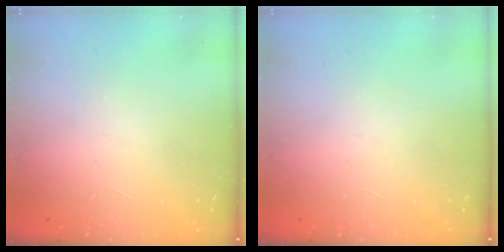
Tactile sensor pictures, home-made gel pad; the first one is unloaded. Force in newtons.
{"total": 0.0}